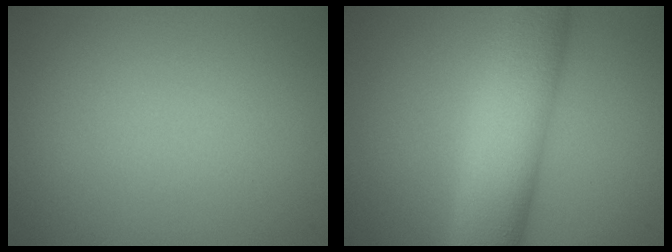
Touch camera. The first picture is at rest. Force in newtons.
{"total": 8.8, "press": 8.8, "slide": 0.1}